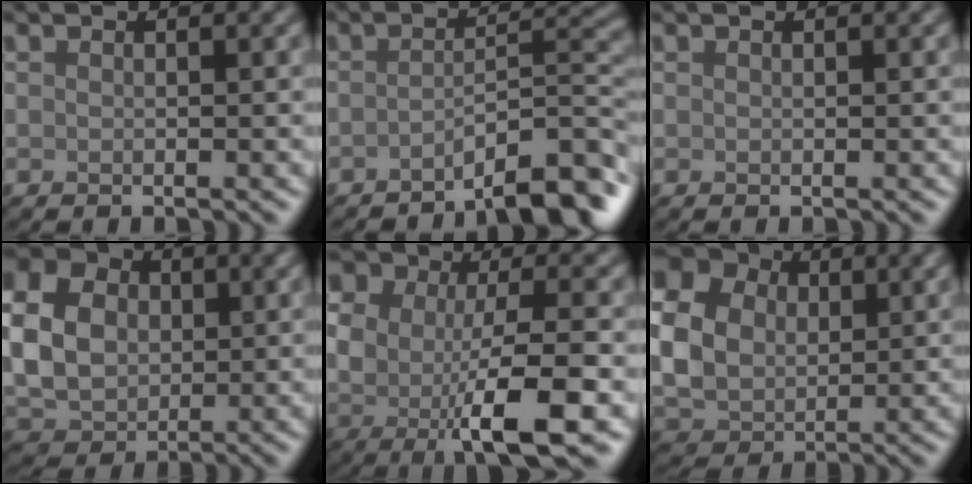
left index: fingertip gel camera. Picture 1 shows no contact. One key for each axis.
{"total": 6.3, "fx": -3.9, "fy": 1.3, "fz": 4.9, "tx": -0.066, "ty": 0.014, "tz": -0.062}
{"total": 0.0}
{"total": 8.7, "fx": 0.9, "fy": 6.9, "fz": 5.1, "tx": -0.130, "ty": 0.007, "tz": 0.014}
{"total": 9.2, "fx": -1.0, "fy": 4.2, "fz": 8.1, "tx": -0.142, "ty": -0.013, "tz": -0.013}
{"total": 10.9, "fx": 1.8, "fy": 9.2, "fz": 5.6, "tx": -0.146, "ty": 0.015, "tz": 0.026}